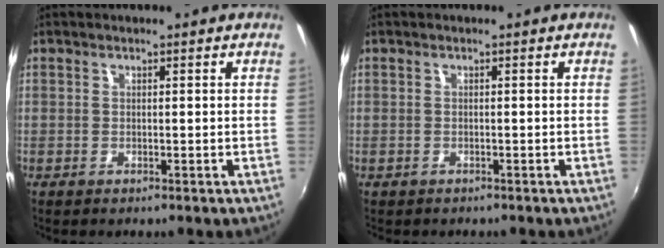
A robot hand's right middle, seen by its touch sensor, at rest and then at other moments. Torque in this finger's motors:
{"motor_torque": [0.97, -1.20, 0.09, 0.03]}